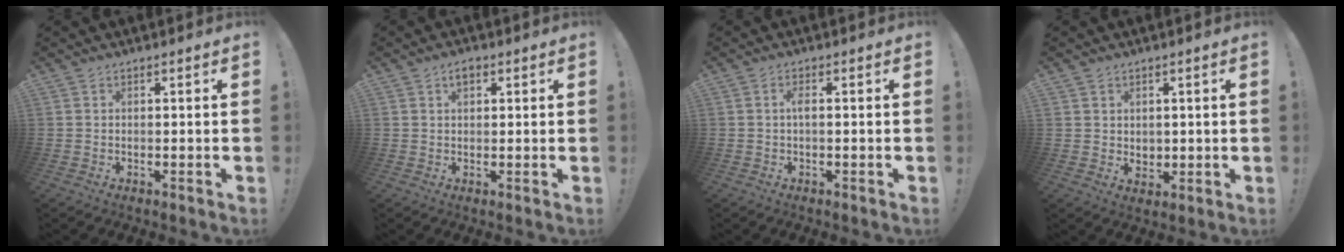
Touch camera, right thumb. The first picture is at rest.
{"total": 2.7, "force": [1.3, 1.5, 1.8], "torque": [-0.028, 0.002, 0.022]}
{"total": 2.0, "force": [-0.2, 0.5, 1.9], "torque": [-0.044, 0.008, -0.005]}
{"total": 3.6, "force": [2.2, 2.8, 0.2], "torque": [0.003, -0.015, 0.041]}